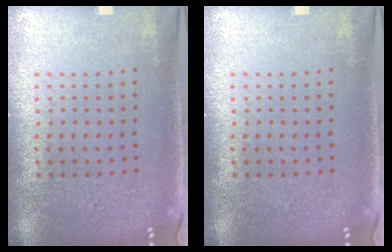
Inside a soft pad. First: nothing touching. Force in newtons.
{"total": 0.0}